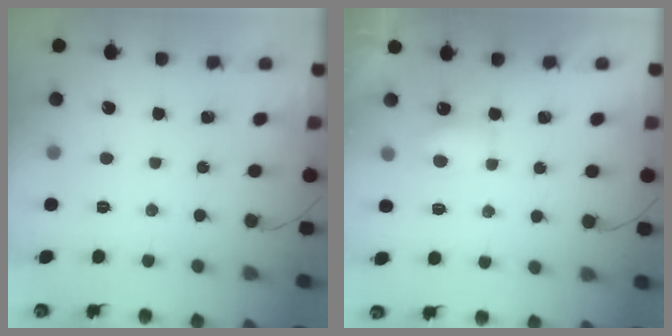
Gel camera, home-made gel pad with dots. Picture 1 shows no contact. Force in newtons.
{"total": 4.1, "press": 4.0, "slide": 1.1}